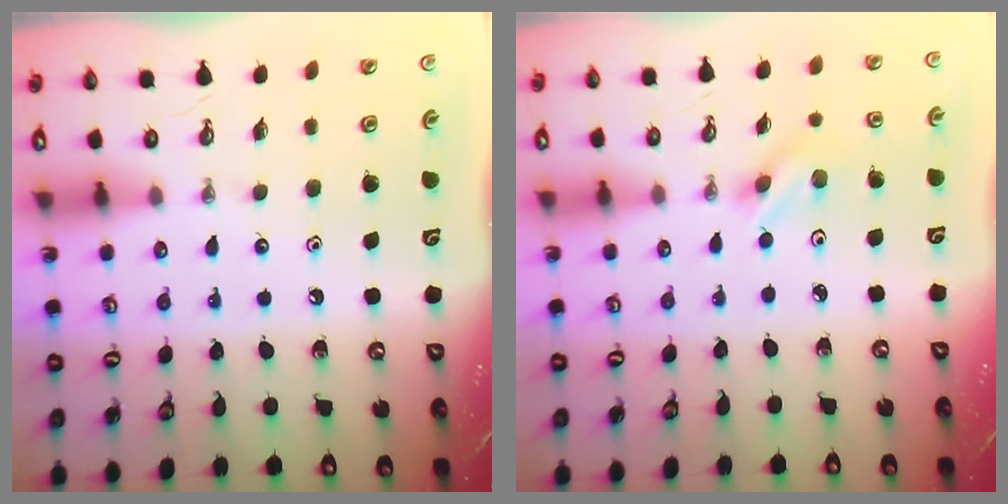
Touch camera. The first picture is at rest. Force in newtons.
{"total": 2.2, "press": 2.1, "slide": 0.6}